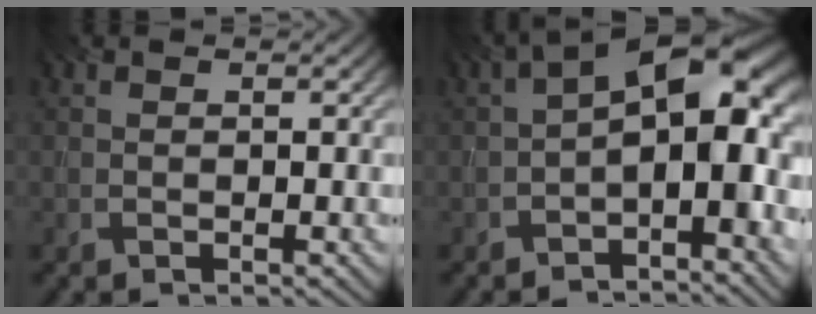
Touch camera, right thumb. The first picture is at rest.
{"total": 11.8, "force": [-0.8, 5.5, 10.4], "torque": [-0.147, 0.021, -0.026]}